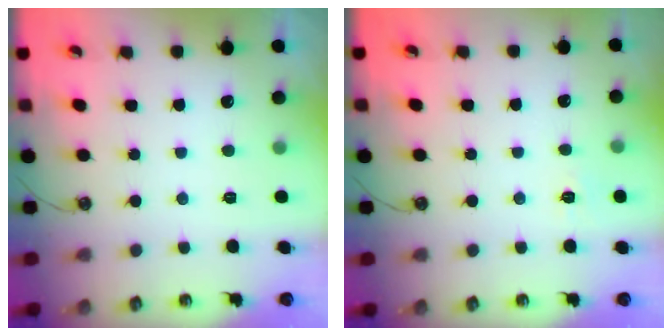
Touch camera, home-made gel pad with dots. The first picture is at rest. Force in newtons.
{"total": 4.8, "press": 4.8, "slide": 0.6}